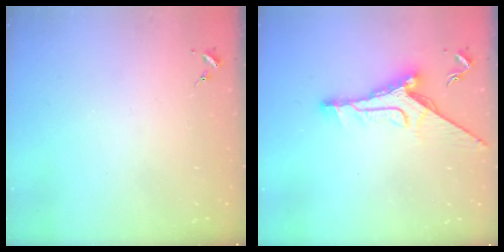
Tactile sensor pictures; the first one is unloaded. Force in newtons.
{"total": 11.5, "press": 11.5, "slide": 0.8}